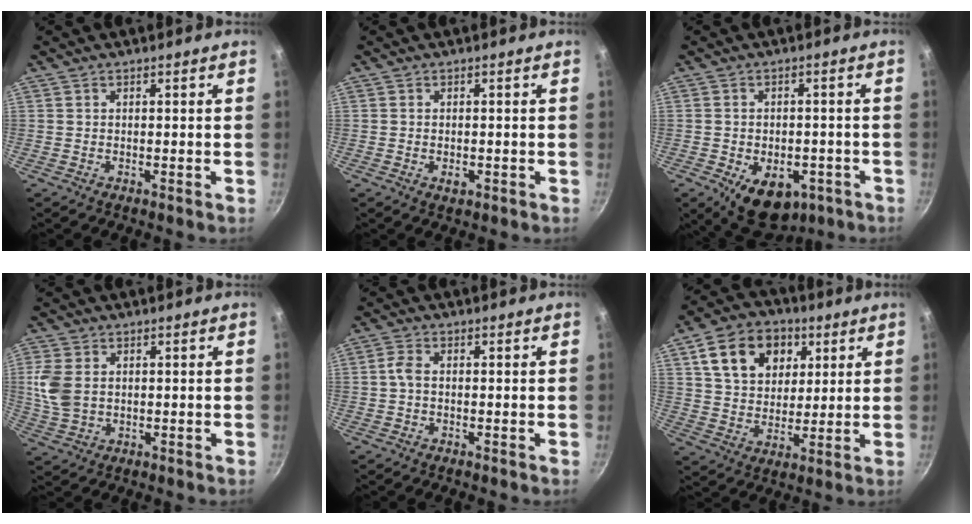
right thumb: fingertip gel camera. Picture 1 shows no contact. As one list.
[{"total": 1.9, "force": [-0.5, 1.1, 1.4], "torque": [-0.022, -0.002, -0.008]}, {"total": 11.6, "force": [-5.0, 7.4, 7.4], "torque": [-0.073, 0.005, -0.055]}, {"total": 7.0, "force": [1.1, 5.0, 4.8], "torque": [-0.100, -0.001, 0.027]}, {"total": 2.5, "force": [-0.1, 1.5, 2.0], "torque": [-0.048, 0.010, -0.007]}, {"total": 15.7, "force": [6.0, 11.6, 8.7], "torque": [-0.119, -0.004, 0.097]}]